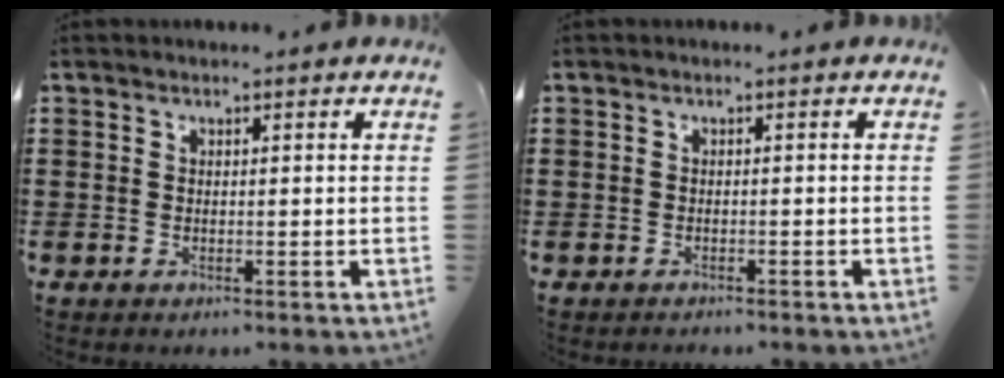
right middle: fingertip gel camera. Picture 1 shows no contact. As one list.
[{"total": 0.7, "force": [-0.7, 0.3, -0.1], "torque": [0.001, 0.002, -0.015]}]